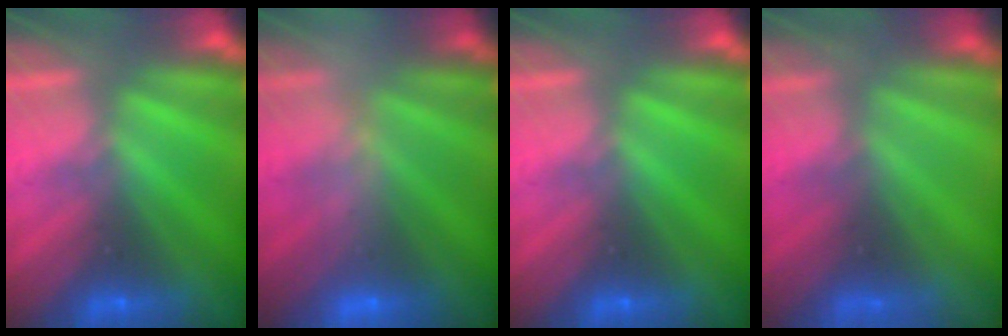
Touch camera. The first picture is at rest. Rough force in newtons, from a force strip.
{"total": 2.4}
{"total": 0.0}
{"total": 6.4}